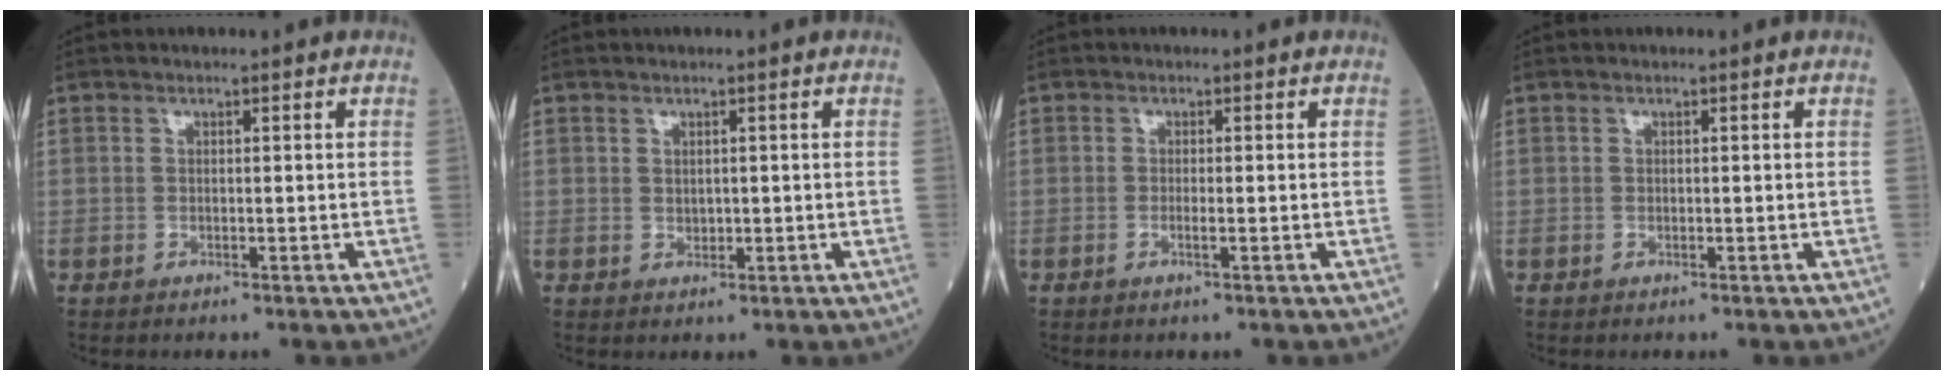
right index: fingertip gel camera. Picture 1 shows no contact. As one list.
[{"total": 1.1, "force": [0.1, 0.9, 0.6], "torque": [-0.008, -0.001, 0.004]}, {"total": 1.2, "force": [-0.5, -0.1, 1.1], "torque": [-0.023, -0.002, -0.009]}, {"total": 0.0}]